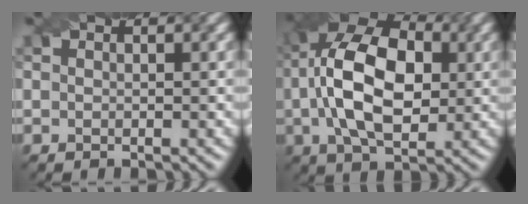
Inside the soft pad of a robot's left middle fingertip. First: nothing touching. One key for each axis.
{"total": 12.1, "fx": 1.0, "fy": 6.9, "fz": 9.9, "tx": -0.192, "ty": 0.023, "tz": 0.010}